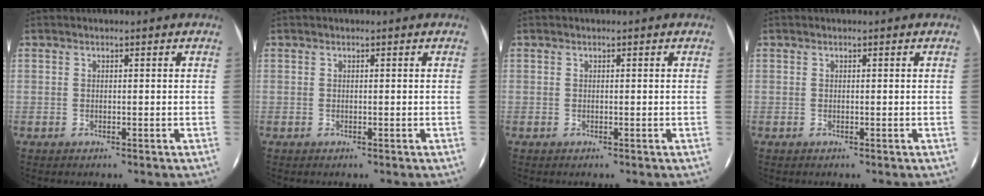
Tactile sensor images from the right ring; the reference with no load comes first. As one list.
[{"total": 0.0}, {"total": 0.0}, {"total": 0.0}]